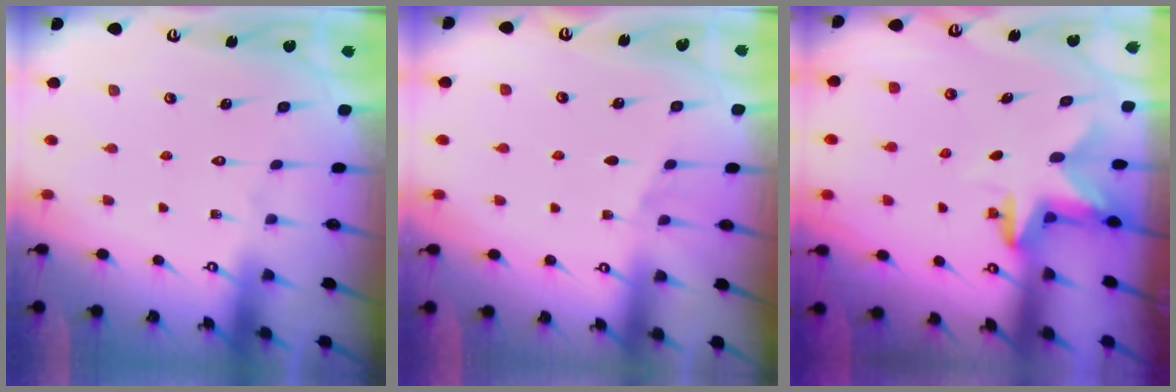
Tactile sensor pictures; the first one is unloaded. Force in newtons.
{"total": 4.2, "press": 3.5, "slide": 2.3}
{"total": 2.7, "press": 2.7, "slide": 0.5}